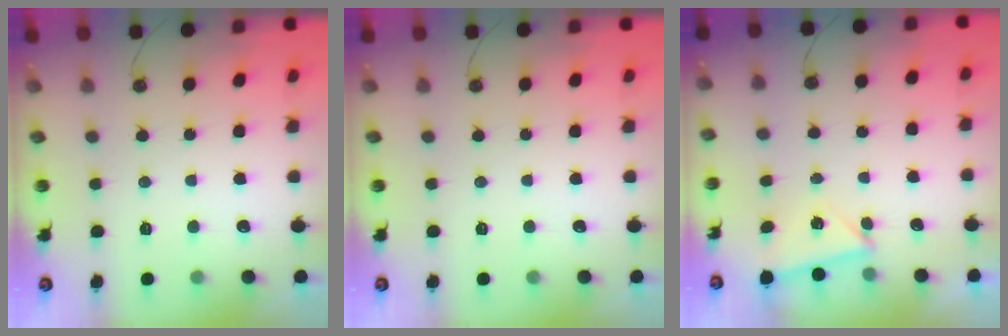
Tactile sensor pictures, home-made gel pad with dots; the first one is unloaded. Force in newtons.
{"total": 0.0}
{"total": 2.9, "press": 2.8, "slide": 0.7}